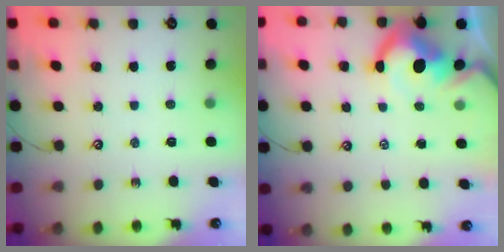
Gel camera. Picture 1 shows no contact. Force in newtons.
{"total": 8.6, "press": 8.4, "slide": 1.6}